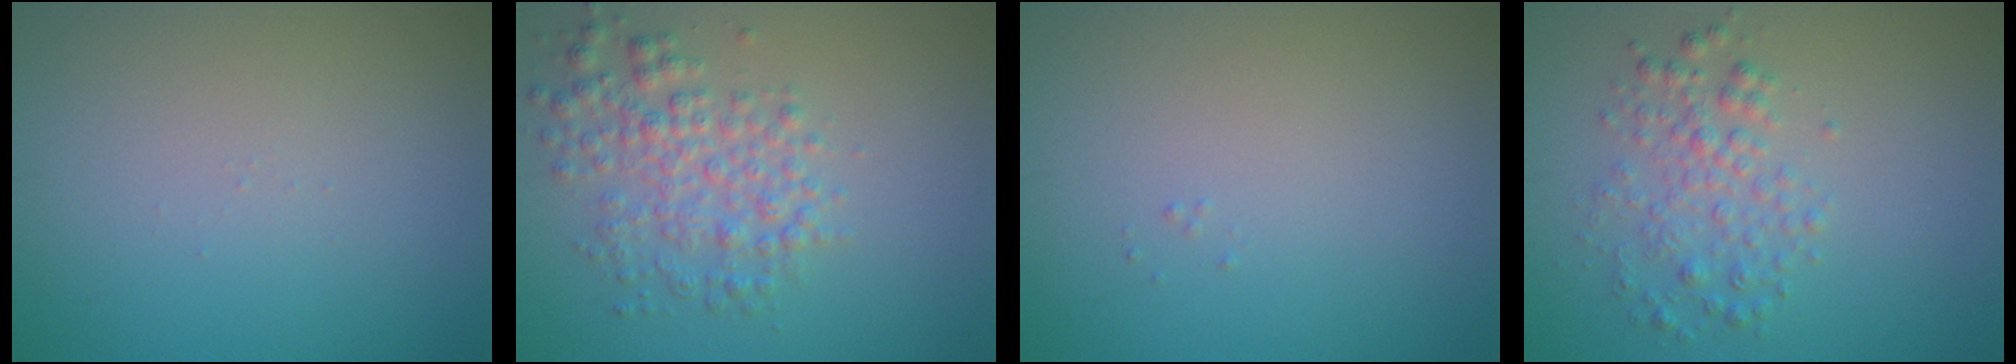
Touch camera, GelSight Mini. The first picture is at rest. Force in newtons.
{"total": 3.8, "press": 3.8, "slide": 0.1}
{"total": 0.0}
{"total": 2.8, "press": 2.8, "slide": 0.0}